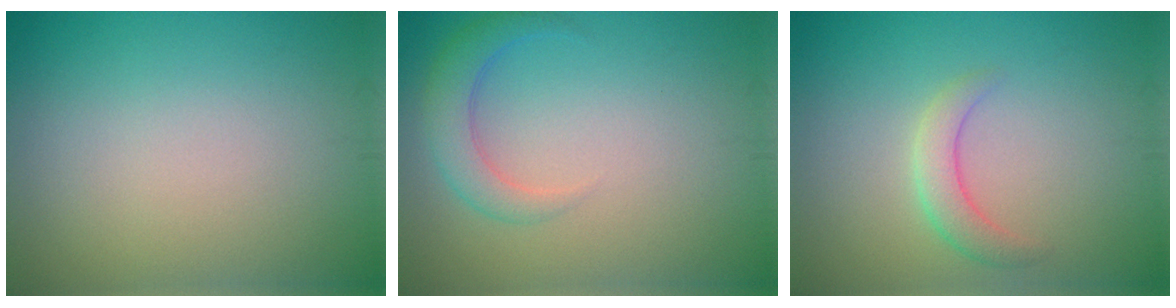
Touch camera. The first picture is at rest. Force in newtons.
{"total": 2.9, "press": 2.9, "slide": 0.2}
{"total": 2.4, "press": 2.4, "slide": 0.2}